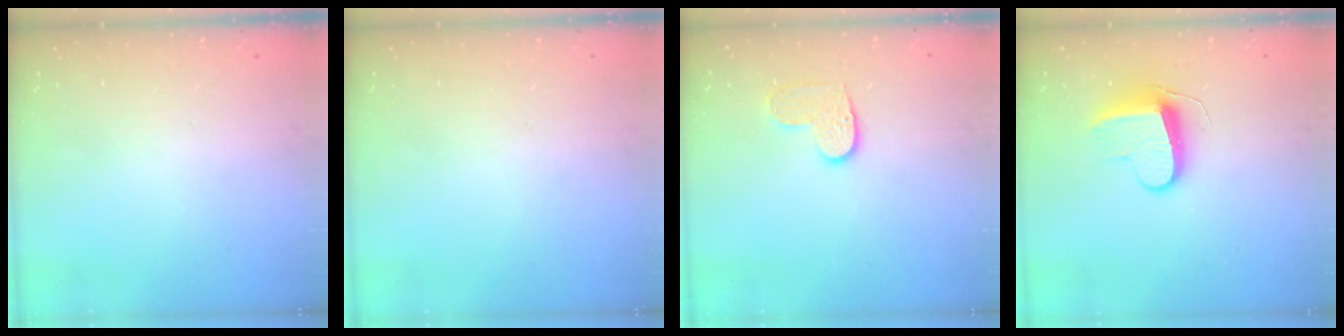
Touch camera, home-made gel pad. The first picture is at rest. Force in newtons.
{"total": 0.6, "press": 0.6, "slide": 0.2}
{"total": 6.1, "press": 6.1, "slide": 0.4}
{"total": 9.1, "press": 9.1, "slide": 0.3}